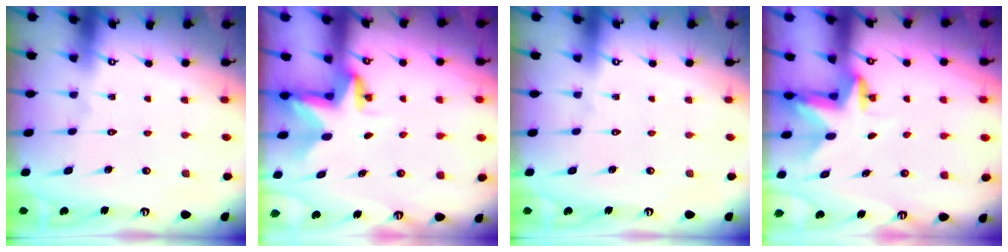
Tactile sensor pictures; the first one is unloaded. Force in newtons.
{"total": 2.8, "press": 2.8, "slide": 0.3}
{"total": 0.0}
{"total": 2.3, "press": 2.3, "slide": 0.4}